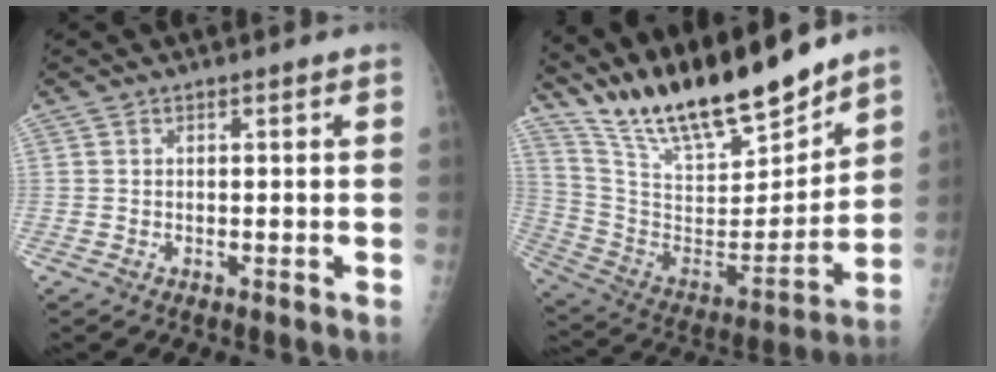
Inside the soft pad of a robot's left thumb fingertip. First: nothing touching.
{"total": 22.5, "force": [19.4, 4.8, 10.5], "torque": [-0.148, -0.101, 0.347]}